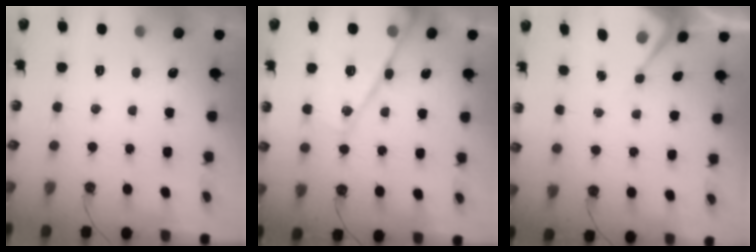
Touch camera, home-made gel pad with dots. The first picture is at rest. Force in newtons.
{"total": 19.4, "press": 19.3, "slide": 1.6}
{"total": 6.3, "press": 6.3, "slide": 0.8}